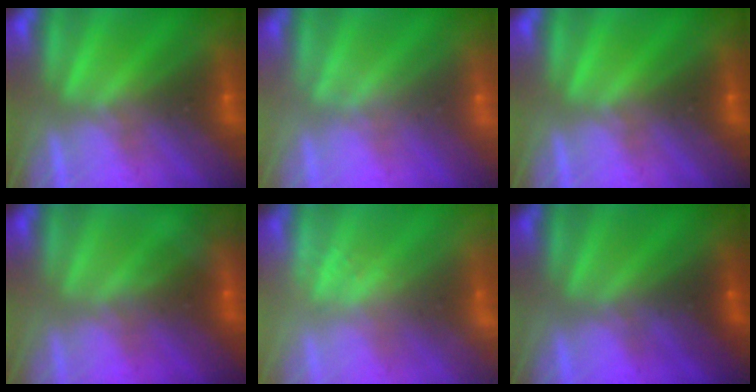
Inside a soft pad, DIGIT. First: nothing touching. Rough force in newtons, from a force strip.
{"total": 1.9}
{"total": 0.0}
{"total": 1.7}
{"total": 2.0}
{"total": 2.2}